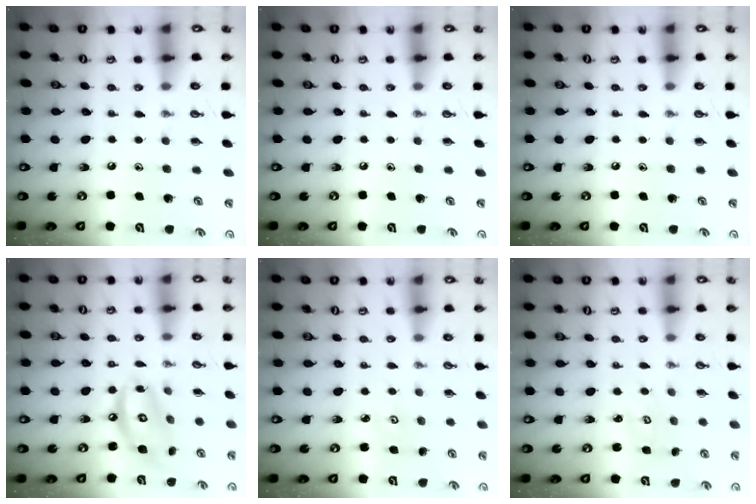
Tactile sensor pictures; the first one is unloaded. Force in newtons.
{"total": 0.0}
{"total": 0.0}
{"total": 11.2, "press": 11.2, "slide": 1.0}
{"total": 2.8, "press": 2.7, "slide": 0.4}
{"total": 1.9, "press": 1.9, "slide": 0.2}